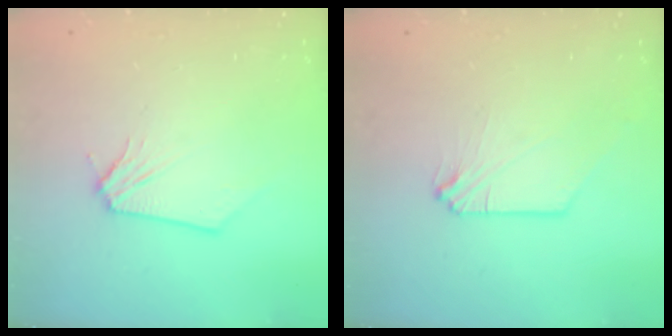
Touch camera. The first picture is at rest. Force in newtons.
{"total": 0.0}